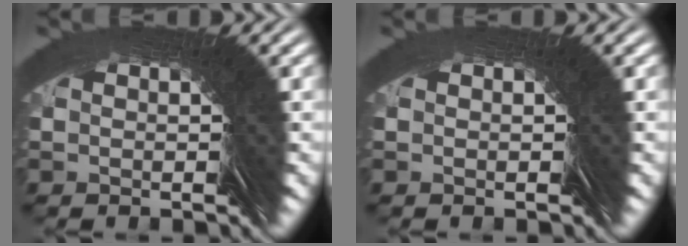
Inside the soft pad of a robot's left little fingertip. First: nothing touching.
{"total": 0.0}